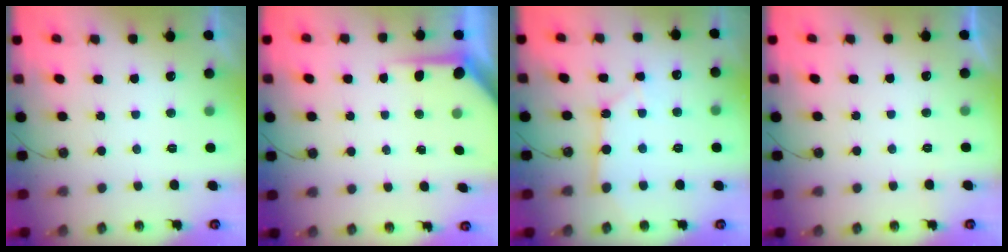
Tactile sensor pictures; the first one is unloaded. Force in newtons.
{"total": 4.9, "press": 4.8, "slide": 0.2}
{"total": 4.4, "press": 4.4, "slide": 0.3}
{"total": 0.0}